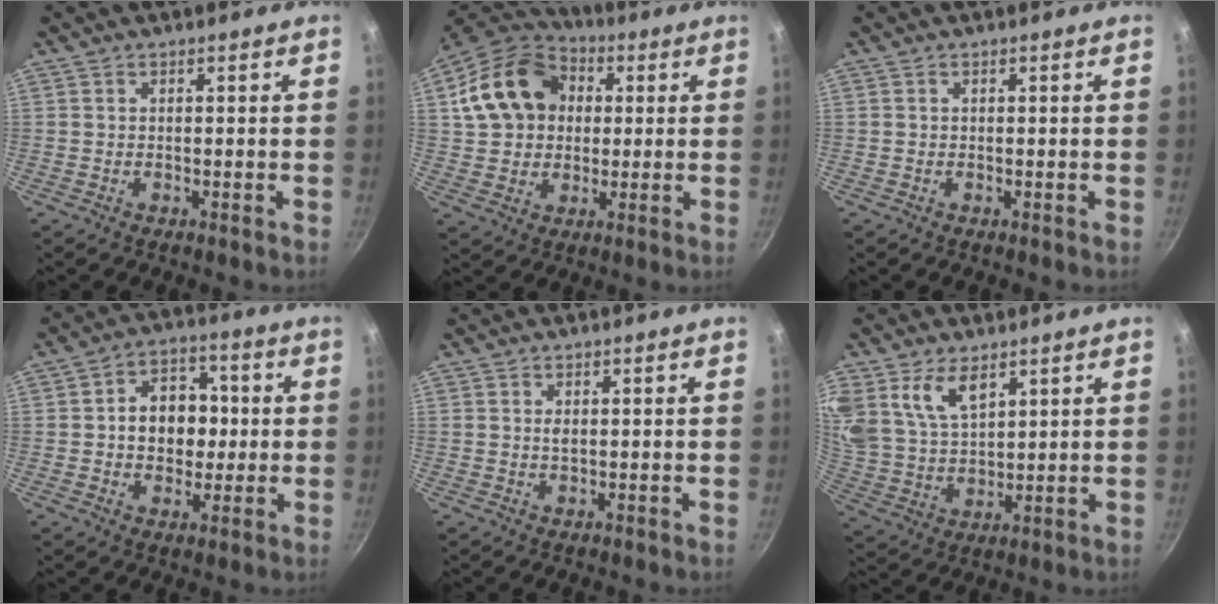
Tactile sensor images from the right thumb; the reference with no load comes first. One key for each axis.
{"total": 17.7, "fx": 3.8, "fy": 13.9, "fz": 10.2, "tx": -0.161, "ty": 0.024, "tz": 0.060}
{"total": 0.0}
{"total": 10.9, "fx": 0.5, "fy": 8.3, "fz": 7.0, "tx": -0.068, "ty": 0.015, "tz": -0.001}
{"total": 1.2, "fx": 0.3, "fy": 0.6, "fz": 1.0, "tx": -0.018, "ty": 0.001, "tz": 0.006}
{"total": 10.4, "fx": 5.8, "fy": 6.0, "fz": 6.3, "tx": -0.109, "ty": -0.033, "tz": 0.123}